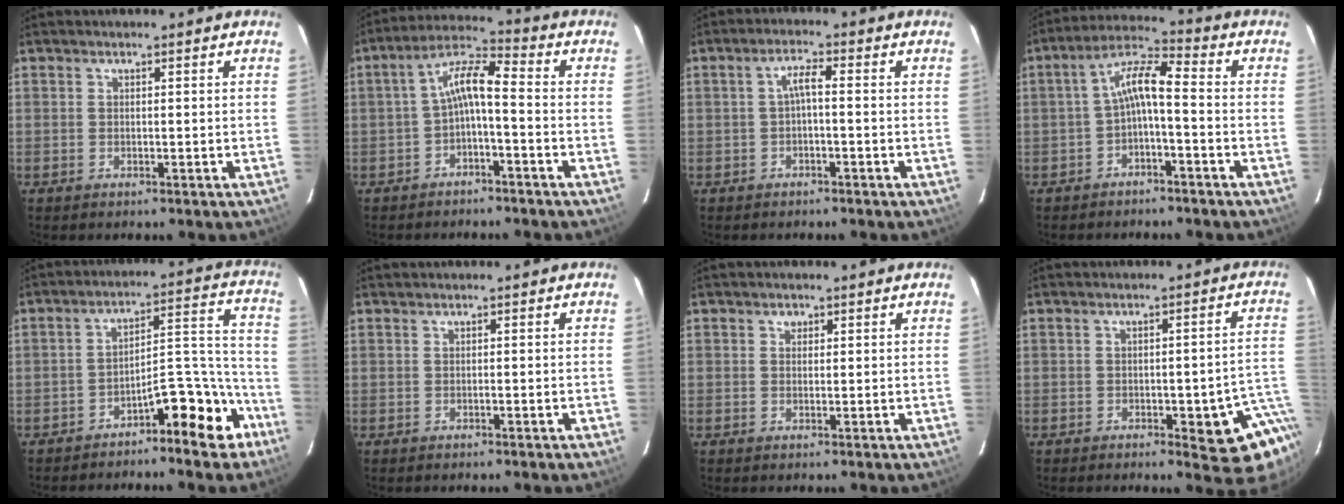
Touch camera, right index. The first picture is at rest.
{"total": 6.5, "force": [-2.2, 1.6, 5.9], "torque": [-0.135, 0.022, -0.042]}
{"total": 2.6, "force": [-0.7, 0.4, 2.5], "torque": [-0.052, 0.008, -0.011]}
{"total": 6.4, "force": [-2.0, 1.5, 5.9], "torque": [-0.136, 0.022, -0.039]}
{"total": 10.7, "force": [-8.4, 2.9, 5.9], "torque": [-0.080, 0.051, -0.119]}
{"total": 0.0}
{"total": 0.9, "force": [0.4, 0.8, 0.1], "torque": [0.001, 0.006, 0.005]}
{"total": 9.4, "force": [-4.3, 3.6, 7.5], "torque": [-0.053, 0.013, -0.044]}